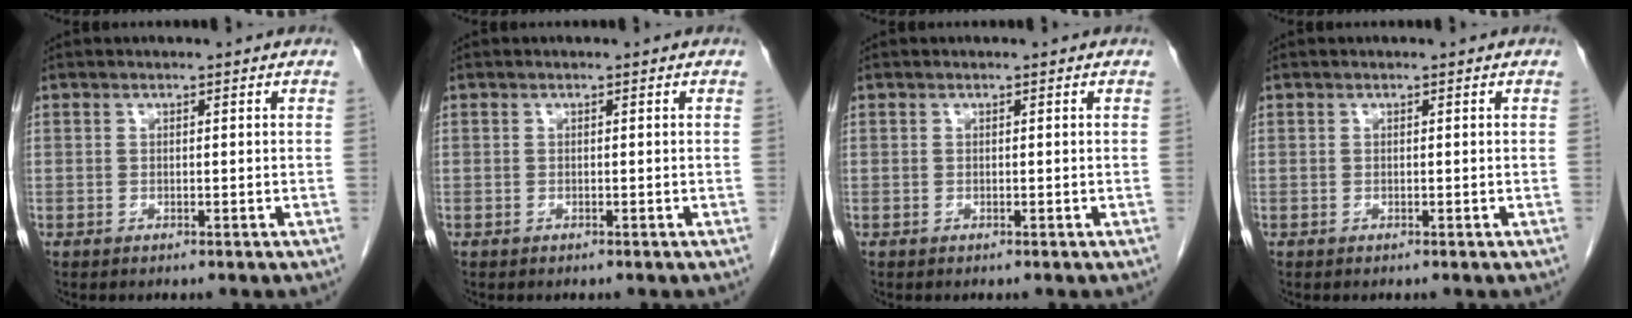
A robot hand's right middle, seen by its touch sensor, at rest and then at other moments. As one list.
[{"total": 0.0}, {"total": 0.0}, {"total": 0.0}]